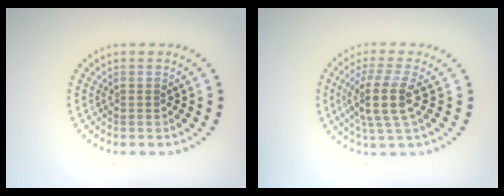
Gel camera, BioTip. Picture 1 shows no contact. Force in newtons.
{"total": 4.1, "press": 3.4, "slide": 2.4}